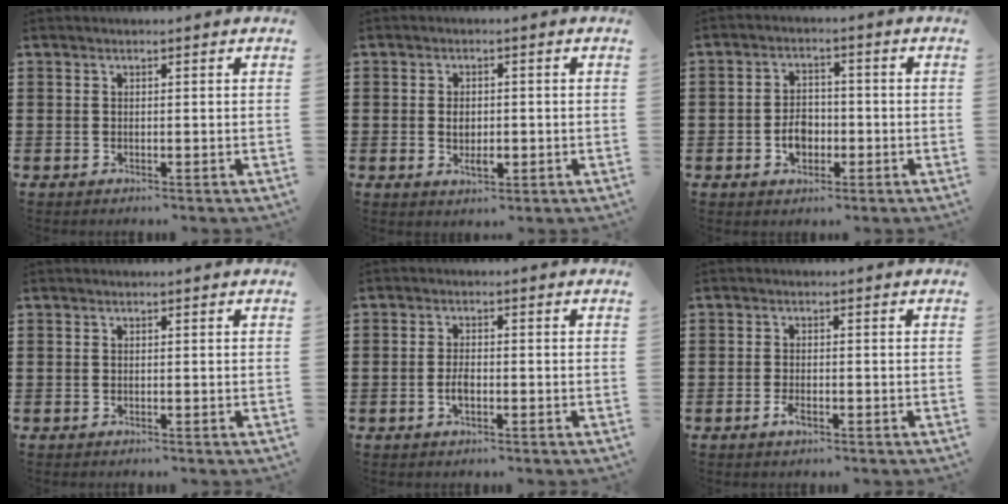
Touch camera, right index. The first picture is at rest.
{"total": 2.9, "force": [-0.4, 1.6, 2.4], "torque": [-0.045, 0.001, -0.007]}
{"total": 4.2, "force": [-1.3, 3.0, 2.7], "torque": [-0.045, 0.003, -0.026]}
{"total": 0.0}
{"total": 2.5, "force": [-0.8, 1.0, 2.1], "torque": [-0.039, 0.003, -0.015]}
{"total": 2.1, "force": [-1.1, 0.7, 1.6], "torque": [-0.038, -0.005, -0.022]}